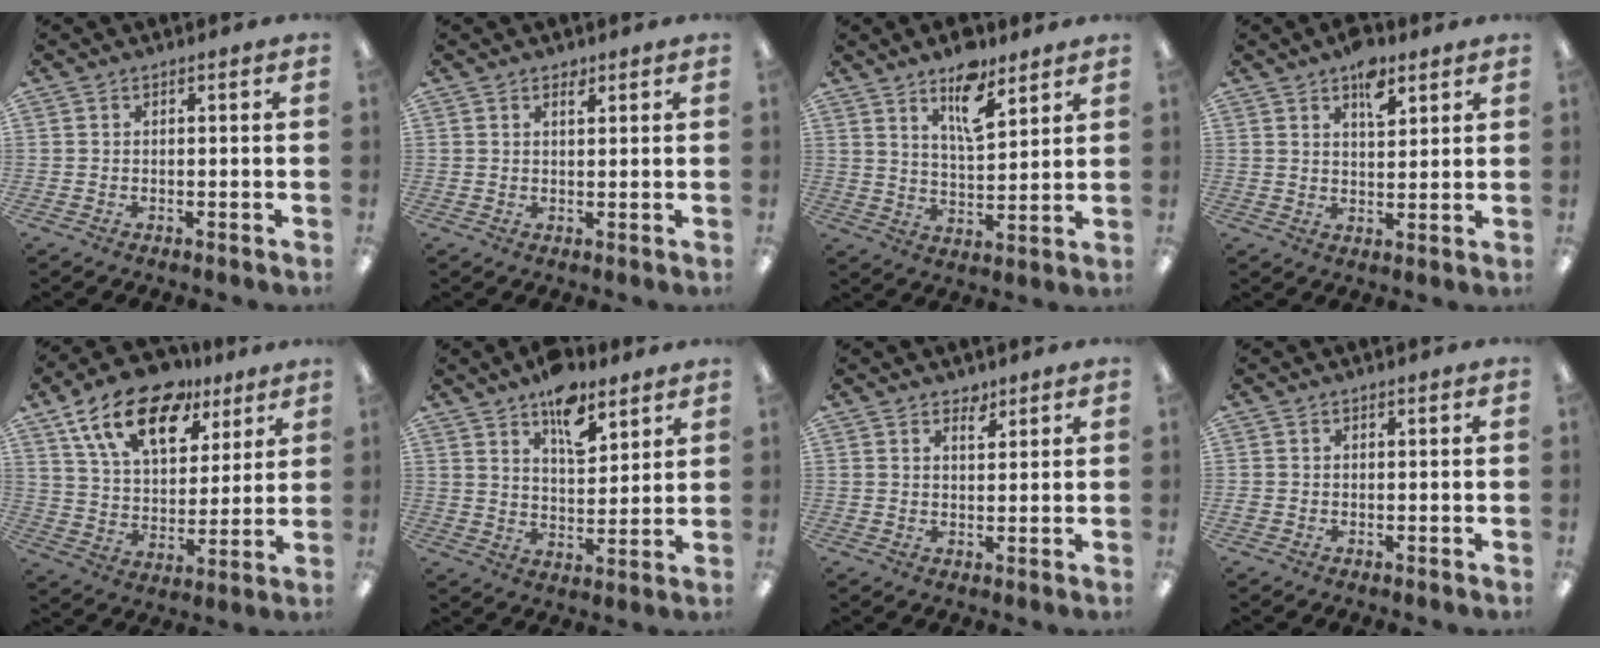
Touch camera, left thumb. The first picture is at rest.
{"total": 1.9, "force": [1.5, 0.8, 0.9], "torque": [-0.005, -0.006, 0.023]}
{"total": 10.9, "force": [7.4, 4.1, 6.9], "torque": [-0.096, -0.042, 0.123]}
{"total": 7.5, "force": [4.8, 3.7, 4.4], "torque": [-0.052, -0.023, 0.078]}
{"total": 18.9, "force": [11.6, 10.3, 10.7], "torque": [-0.183, -0.051, 0.206]}
{"total": 11.0, "force": [7.5, 5.2, 6.0], "torque": [-0.074, -0.039, 0.127]}
{"total": 3.0, "force": [2.5, 1.3, 1.1], "torque": [-0.001, -0.016, 0.042]}
{"total": 0.7, "force": [-0.1, 0.6, 0.4], "torque": [-0.008, 0.004, -0.003]}